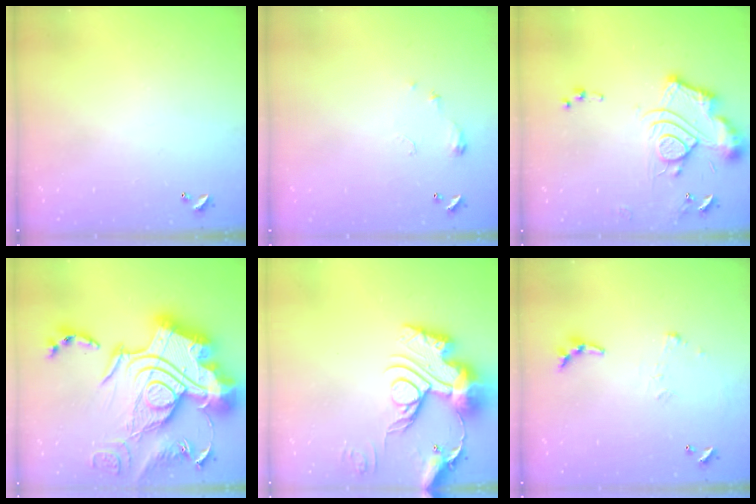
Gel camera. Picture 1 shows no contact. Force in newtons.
{"total": 4.5, "press": 4.5, "slide": 0.6}
{"total": 14.1, "press": 14.1, "slide": 1.3}
{"total": 0.7, "press": 0.7, "slide": 0.1}
{"total": 18.7, "press": 18.6, "slide": 1.7}
{"total": 6.2, "press": 6.2, "slide": 0.4}